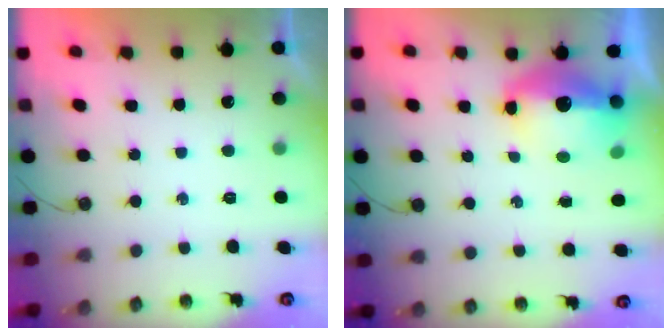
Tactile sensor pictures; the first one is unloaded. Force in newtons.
{"total": 12.5, "press": 12.5, "slide": 1.4}